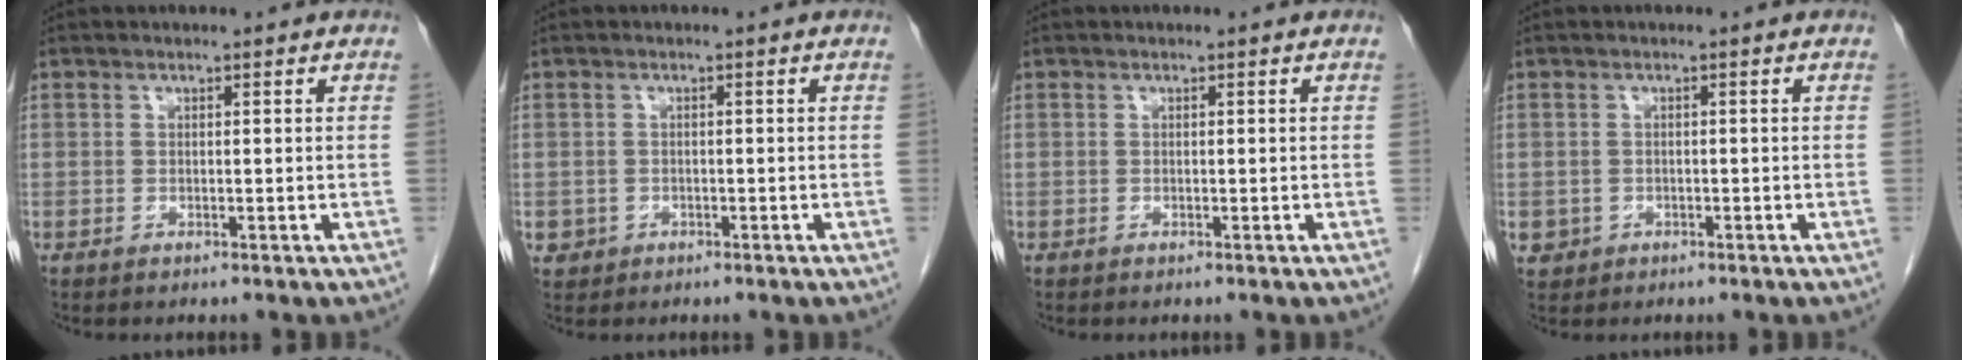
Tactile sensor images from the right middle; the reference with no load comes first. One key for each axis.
{"total": 1.7, "fx": -0.6, "fy": 1.6, "fz": 0.3, "tx": -0.004, "ty": 0.006, "tz": -0.006}
{"total": 0.0}
{"total": 2.1, "fx": -0.7, "fy": 1.9, "fz": 0.4, "tx": -0.005, "ty": 0.005, "tz": -0.006}